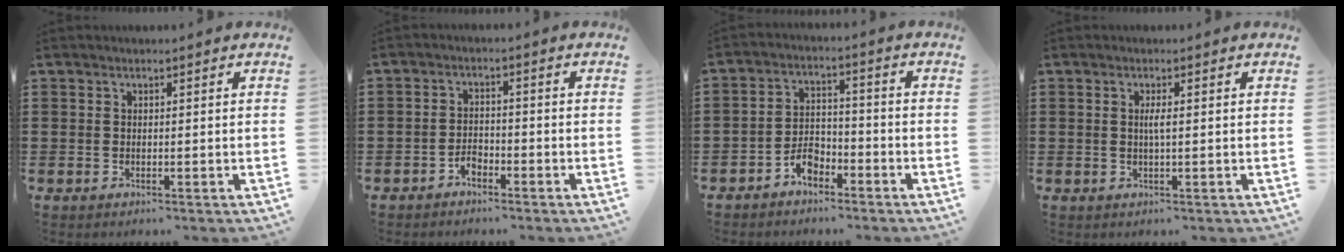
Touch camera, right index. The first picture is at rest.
{"total": 2.4, "force": [-1.9, 1.1, 0.8], "torque": [-0.020, 0.005, -0.040]}
{"total": 4.3, "force": [-3.2, 2.2, 2.0], "torque": [-0.035, 0.011, -0.060]}
{"total": 1.7, "force": [0.1, 0.1, 1.7], "torque": [-0.033, -0.002, 0.002]}